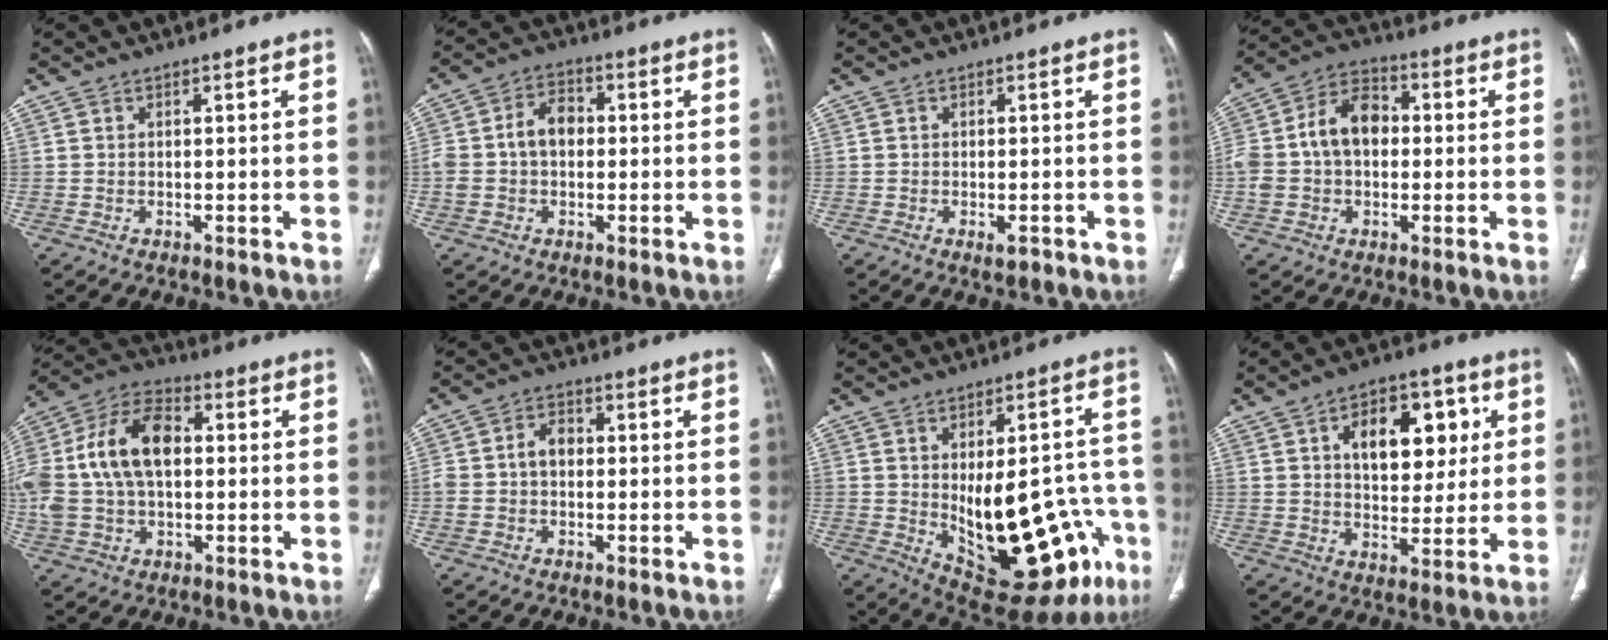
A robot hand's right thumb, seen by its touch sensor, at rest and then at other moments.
{"total": 7.7, "force": [0.0, 5.5, 5.4], "torque": [-0.094, 0.027, -0.003]}
{"total": 1.8, "force": [-0.9, 0.7, 1.3], "torque": [-0.019, 0.000, -0.011]}
{"total": 12.8, "force": [0.4, 9.0, 9.1], "torque": [-0.160, 0.039, -0.001]}
{"total": 20.1, "force": [1.7, 12.7, 15.5], "torque": [-0.328, 0.030, 0.028]}
{"total": 4.6, "force": [-0.1, 3.4, 3.2], "torque": [-0.056, 0.021, -0.005]}
{"total": 24.5, "force": [-6.3, 11.3, 20.9], "torque": [-0.238, 0.014, -0.052]}
{"total": 14.7, "force": [4.3, 9.0, 10.8], "torque": [-0.106, -0.002, 0.068]}